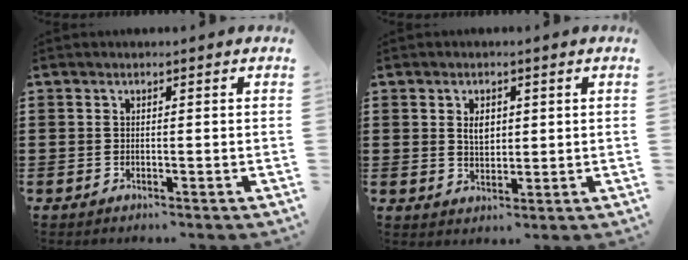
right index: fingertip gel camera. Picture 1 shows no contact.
{"total": 3.1, "force": [0.8, 1.9, 2.2], "torque": [-0.043, 0.005, 0.012]}